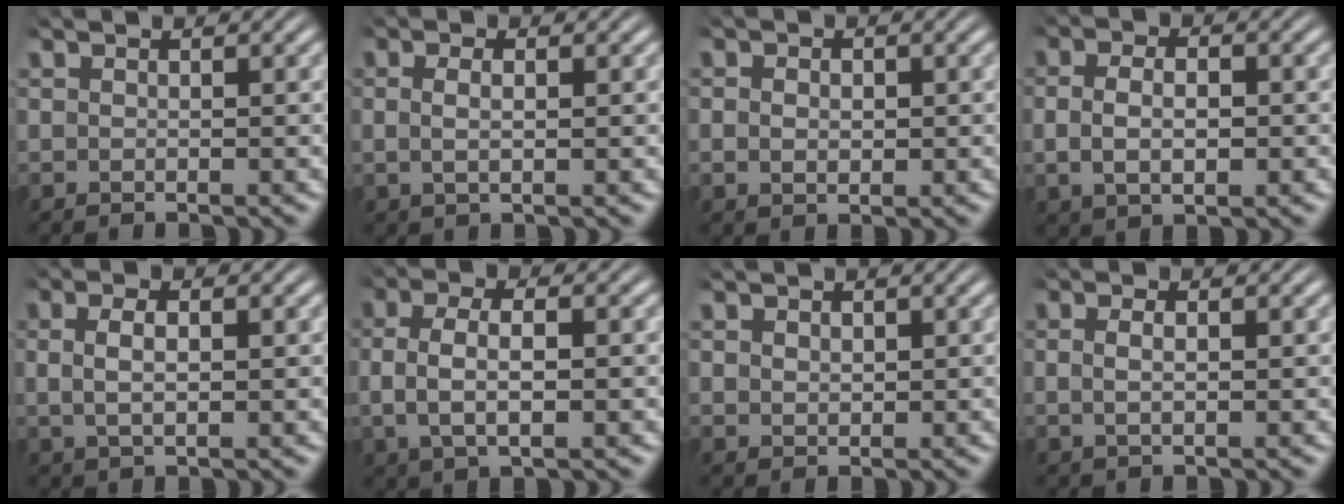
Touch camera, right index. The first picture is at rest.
{"total": 1.9, "force": [0.2, 0.5, 1.8], "torque": [-0.037, -0.006, 0.008]}
{"total": 1.5, "force": [-0.1, 1.0, 1.2], "torque": [-0.022, -0.009, 0.006]}
{"total": 3.8, "force": [-0.2, 2.1, 3.1], "torque": [-0.058, -0.006, 0.004]}
{"total": 3.2, "force": [0.4, 1.5, 2.8], "torque": [-0.052, -0.002, 0.013]}
{"total": 5.3, "force": [0.4, 2.9, 4.4], "torque": [-0.088, 0.000, 0.009]}
{"total": 0.9, "force": [0.4, 0.4, 0.6], "torque": [-0.011, -0.011, 0.018]}
{"total": 1.9, "force": [0.2, 0.7, 1.8], "torque": [-0.035, -0.006, 0.009]}